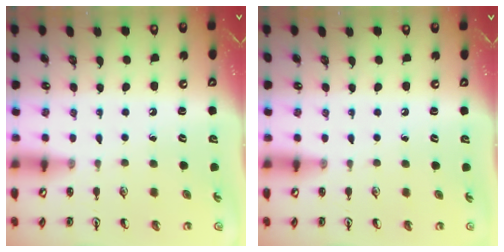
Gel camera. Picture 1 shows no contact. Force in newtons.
{"total": 0.0}